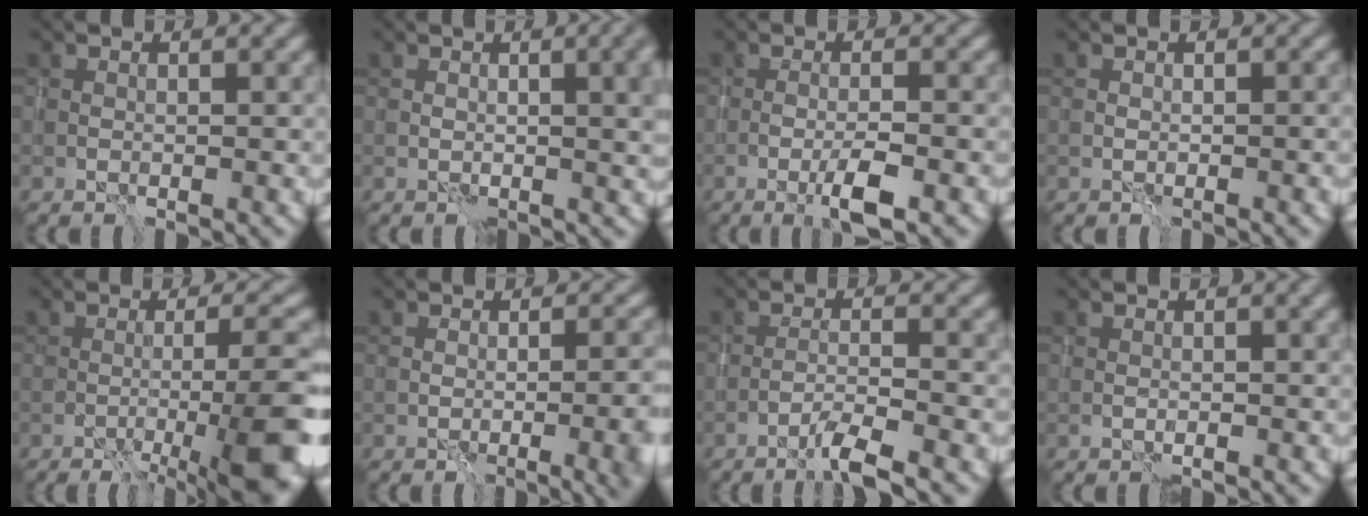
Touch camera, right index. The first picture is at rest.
{"total": 5.2, "force": [1.0, 2.0, 4.7], "torque": [-0.038, 0.011, 0.014]}
{"total": 3.2, "force": [-1.4, 0.5, 2.8], "torque": [-0.053, 0.004, -0.029]}
{"total": 0.5, "force": [-0.4, 0.1, 0.4], "torque": [-0.007, 0.000, -0.005]}
{"total": 9.6, "force": [-4.0, 1.9, 8.5], "torque": [-0.104, 0.005, -0.060]}
{"total": 7.0, "force": [-2.1, 2.7, 6.1], "torque": [-0.058, -0.003, -0.016]}
{"total": 3.1, "force": [-2.2, 0.0, 2.2], "torque": [-0.037, 0.007, -0.052]}
{"total": 1.1, "force": [-0.5, 0.2, 1.0], "torque": [-0.019, 0.000, -0.010]}